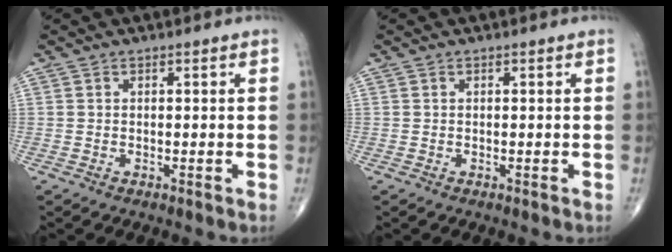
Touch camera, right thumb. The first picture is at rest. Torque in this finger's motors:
{"motor_torque": [0.08, 0.09, -0.05, -0.03, 0.01]}